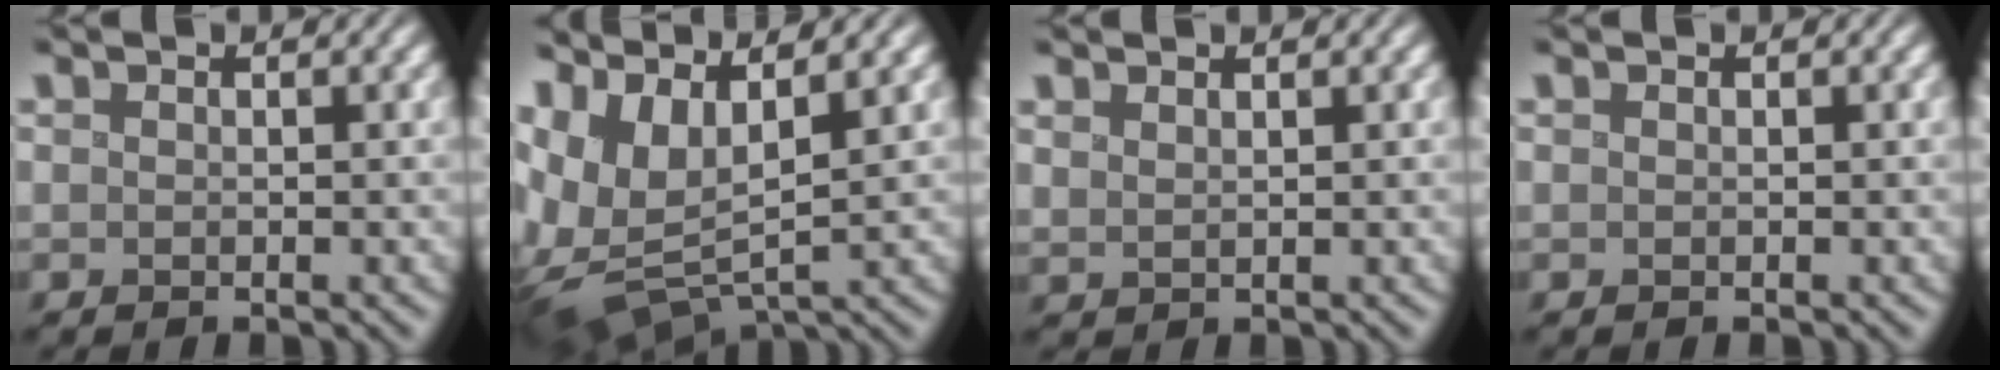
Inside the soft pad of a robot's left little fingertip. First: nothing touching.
{"total": 7.0, "force": [1.5, 3.5, 5.8], "torque": [-0.133, -0.009, 0.034]}
{"total": 0.9, "force": [0.9, 0.1, 0.2], "torque": [-0.008, 0.002, 0.023]}
{"total": 0.0}